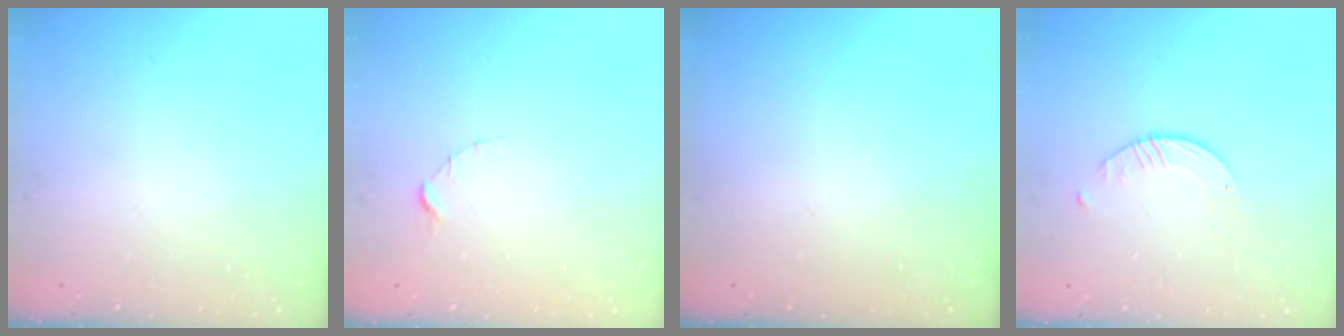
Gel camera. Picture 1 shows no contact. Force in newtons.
{"total": 1.5, "press": 1.5, "slide": 0.2}
{"total": 0.0}
{"total": 1.7, "press": 1.7, "slide": 0.2}